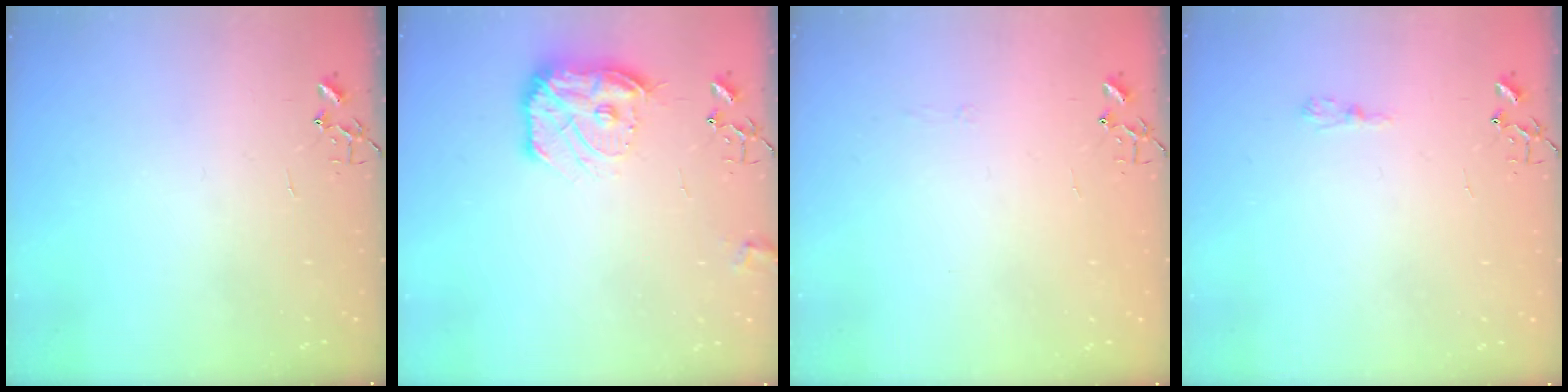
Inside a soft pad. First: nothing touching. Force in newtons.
{"total": 13.9, "press": 13.9, "slide": 0.8}
{"total": 2.8, "press": 2.8, "slide": 0.5}
{"total": 5.9, "press": 5.9, "slide": 0.6}